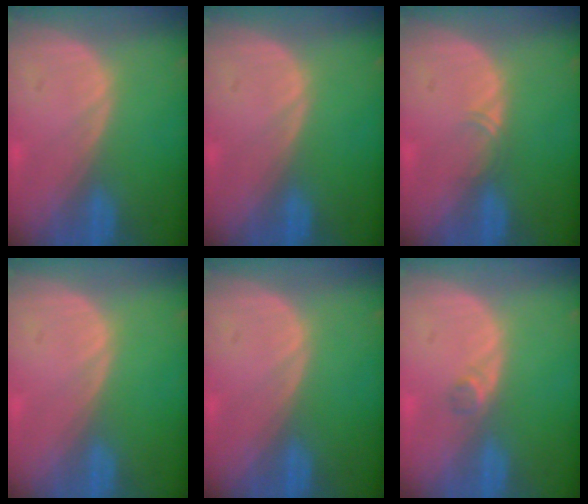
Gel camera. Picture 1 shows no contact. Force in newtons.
{"total": 0.0}
{"total": 1.1, "press": 1.0, "slide": 0.6}
{"total": 0.0}
{"total": 0.0}
{"total": 1.3, "press": 1.1, "slide": 0.7}